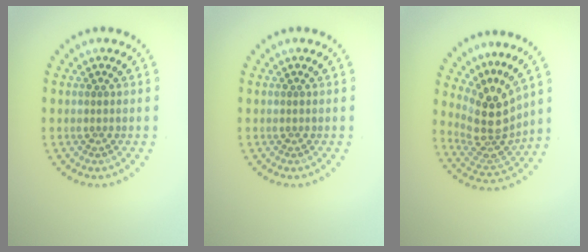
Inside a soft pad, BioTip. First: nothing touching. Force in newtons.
{"total": 0.0}
{"total": 4.1, "press": 3.0, "slide": 2.8}